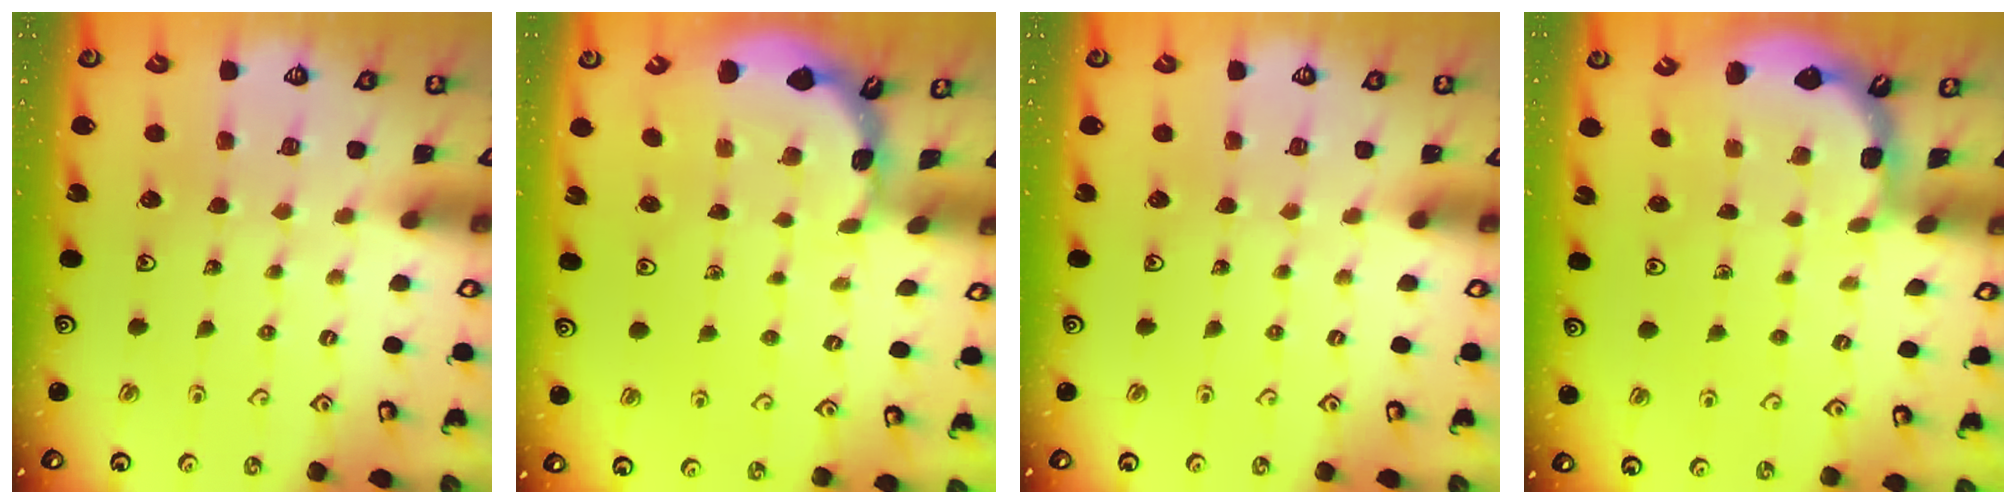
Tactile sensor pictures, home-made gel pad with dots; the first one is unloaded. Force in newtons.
{"total": 1.7, "press": 1.6, "slide": 0.1}
{"total": 0.0}
{"total": 2.0, "press": 2.0, "slide": 0.2}